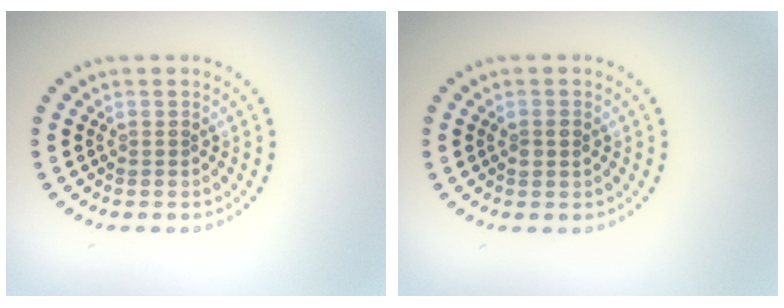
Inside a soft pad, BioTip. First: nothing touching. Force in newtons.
{"total": 1.0, "press": 1.0, "slide": 0.2}